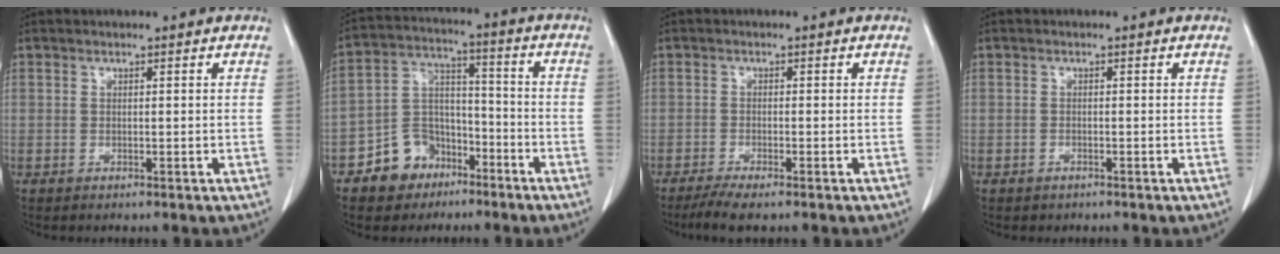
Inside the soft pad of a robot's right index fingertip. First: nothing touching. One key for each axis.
{"total": 9.5, "fx": -5.7, "fy": 7.1, "fz": 2.7, "tx": -0.050, "ty": 0.028, "tz": -0.092}
{"total": 4.0, "fx": -3.1, "fy": 0.2, "fz": 2.5, "tx": -0.046, "ty": -0.009, "tz": -0.055}
{"total": 0.5, "fx": -0.3, "fy": 0.4, "fz": 0.1, "tx": -0.005, "ty": 0.001, "tz": -0.001}